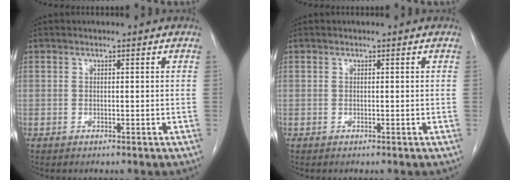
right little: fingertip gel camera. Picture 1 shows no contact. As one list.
[{"total": 0.0}]